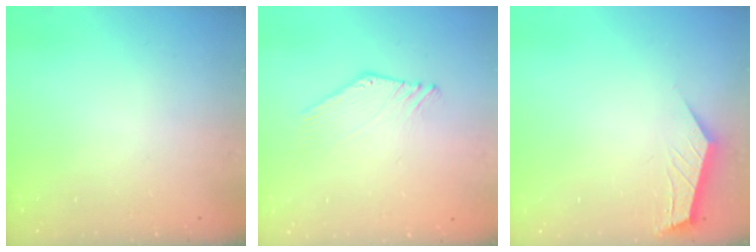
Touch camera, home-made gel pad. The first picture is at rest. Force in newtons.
{"total": 2.1, "press": 2.1, "slide": 0.1}
{"total": 2.5, "press": 2.4, "slide": 0.3}